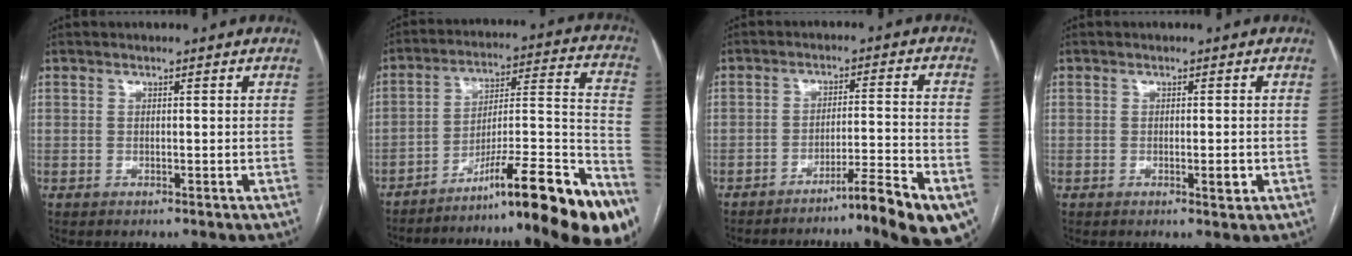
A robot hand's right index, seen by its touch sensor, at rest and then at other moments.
{"total": 23.9, "force": [-17.0, 0.5, 16.8], "torque": [-0.169, 0.026, -0.262]}
{"total": 11.9, "force": [-8.5, -0.5, 8.3], "torque": [-0.090, 0.011, -0.126]}
{"total": 1.6, "force": [-0.5, 0.3, 1.5], "torque": [-0.021, -0.003, -0.006]}